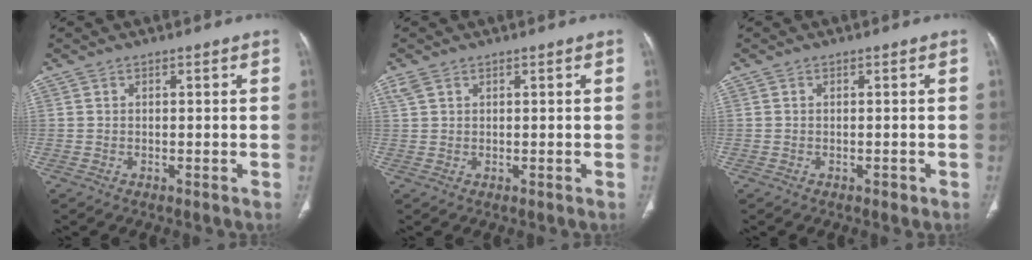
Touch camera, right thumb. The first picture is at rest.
{"total": 1.6, "force": [1.0, 0.8, 0.9], "torque": [-0.026, 0.010, 0.026]}
{"total": 0.7, "force": [-0.3, 0.4, 0.5], "torque": [-0.007, 0.000, -0.003]}